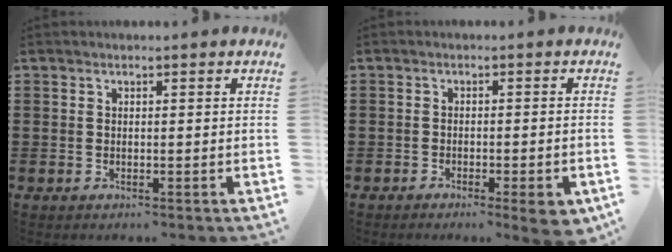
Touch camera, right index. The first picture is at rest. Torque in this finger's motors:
{"motor_torque": [-0.24, 0.12, -0.03, -0.02]}